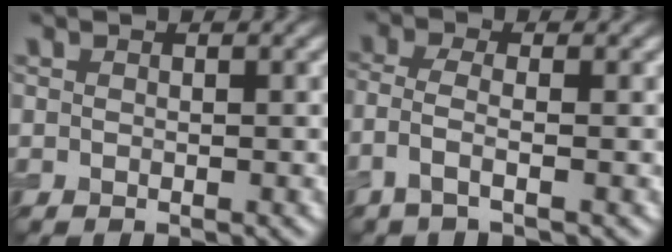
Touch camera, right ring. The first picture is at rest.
{"total": 2.5, "force": [-1.2, 0.6, 2.1], "torque": [-0.052, 0.001, -0.036]}